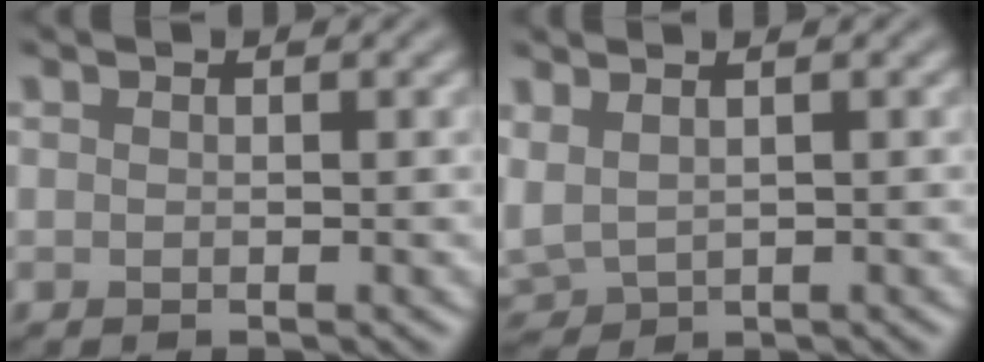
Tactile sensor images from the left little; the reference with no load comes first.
{"total": 2.7, "force": [1.1, 1.7, 1.8], "torque": [-0.056, -0.001, 0.030]}